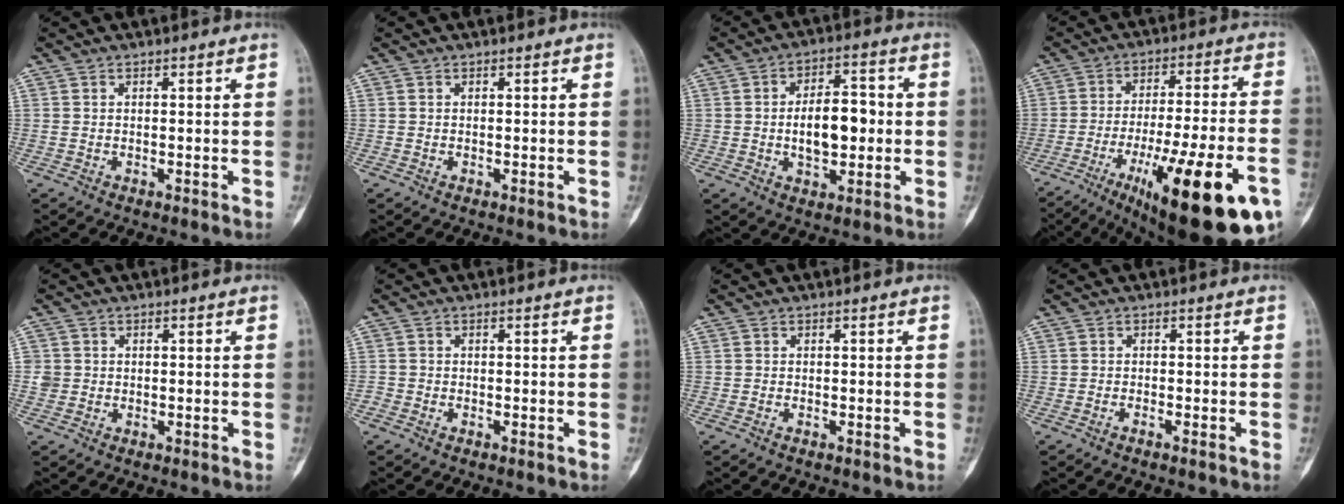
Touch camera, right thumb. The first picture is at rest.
{"total": 0.0}
{"total": 10.6, "force": [-0.4, 5.8, 8.9], "torque": [-0.121, 0.018, -0.003]}
{"total": 26.7, "force": [-12.4, 6.2, 22.9], "torque": [-0.296, 0.031, -0.179]}
{"total": 1.9, "force": [0.0, 1.9, 0.3], "torque": [0.006, 0.006, 0.001]}
{"total": 0.8, "force": [-0.7, 0.3, 0.2], "torque": [-0.006, -0.001, -0.018]}
{"total": 0.0}
{"total": 0.9, "force": [-0.7, -0.1, 0.5], "torque": [-0.011, 0.003, -0.012]}